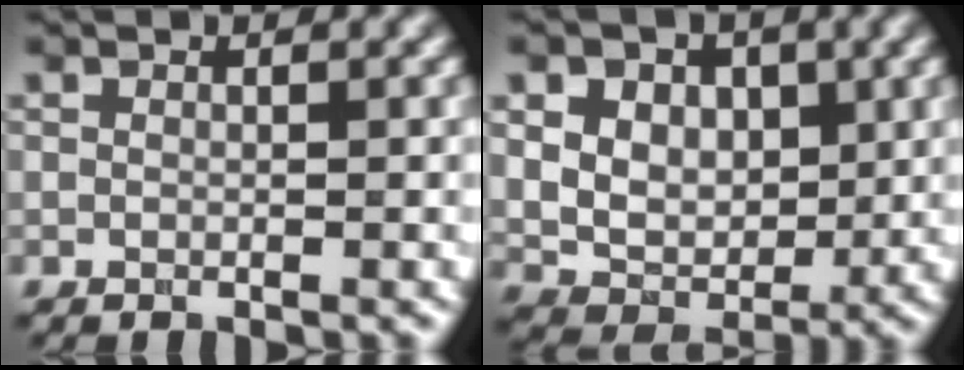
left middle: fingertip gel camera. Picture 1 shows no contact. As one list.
[{"total": 9.3, "force": [3.3, 7.0, 5.1], "torque": [-0.088, 0.019, 0.048]}]